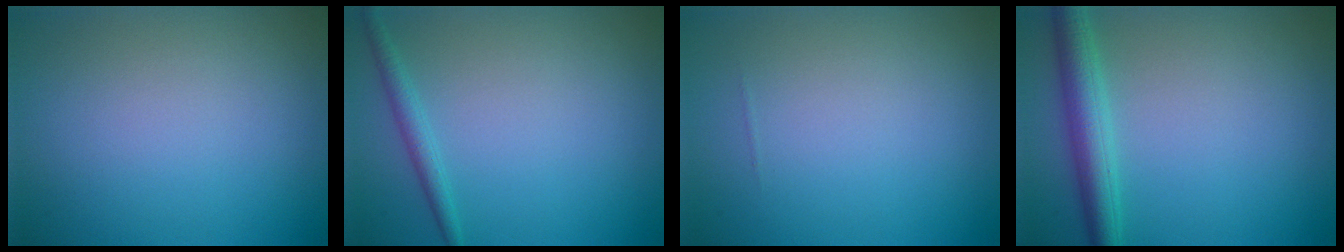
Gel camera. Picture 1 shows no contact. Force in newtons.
{"total": 1.5, "press": 1.5, "slide": 0.1}
{"total": 0.0}
{"total": 3.6, "press": 3.6, "slide": 0.1}